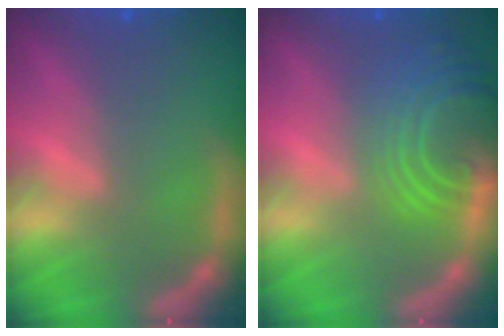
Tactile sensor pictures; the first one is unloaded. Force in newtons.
{"total": 8.5}